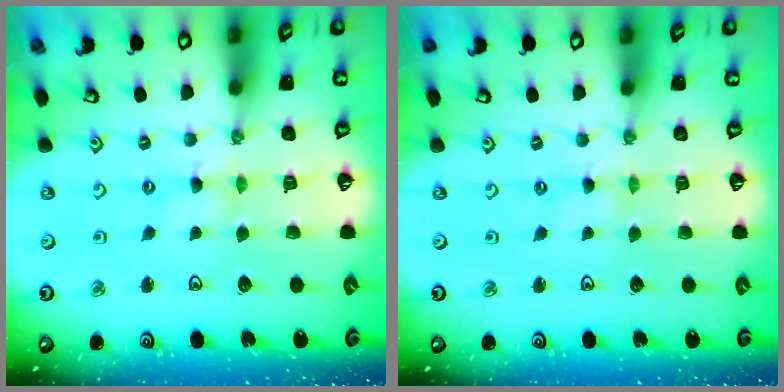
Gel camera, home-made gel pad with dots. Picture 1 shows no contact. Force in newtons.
{"total": 0.0}